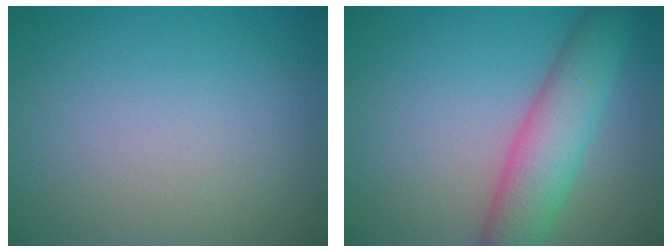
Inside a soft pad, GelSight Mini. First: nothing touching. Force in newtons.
{"total": 5.7, "press": 5.7, "slide": 0.2}